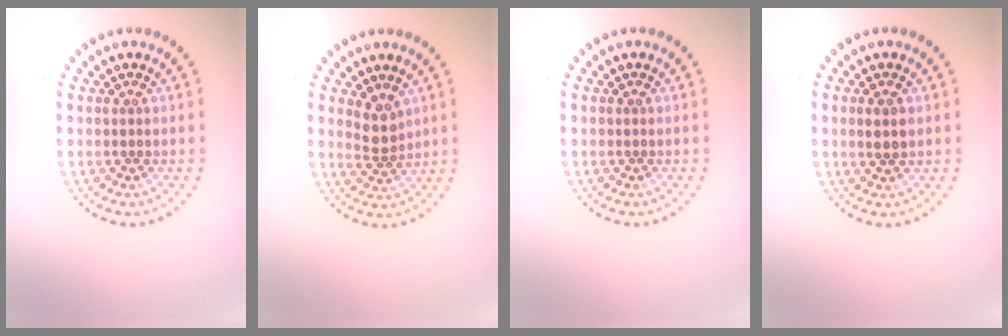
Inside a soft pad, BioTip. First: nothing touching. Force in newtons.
{"total": 2.3, "press": 1.9, "slide": 1.3}
{"total": 0.0}
{"total": 1.8, "press": 1.7, "slide": 0.6}